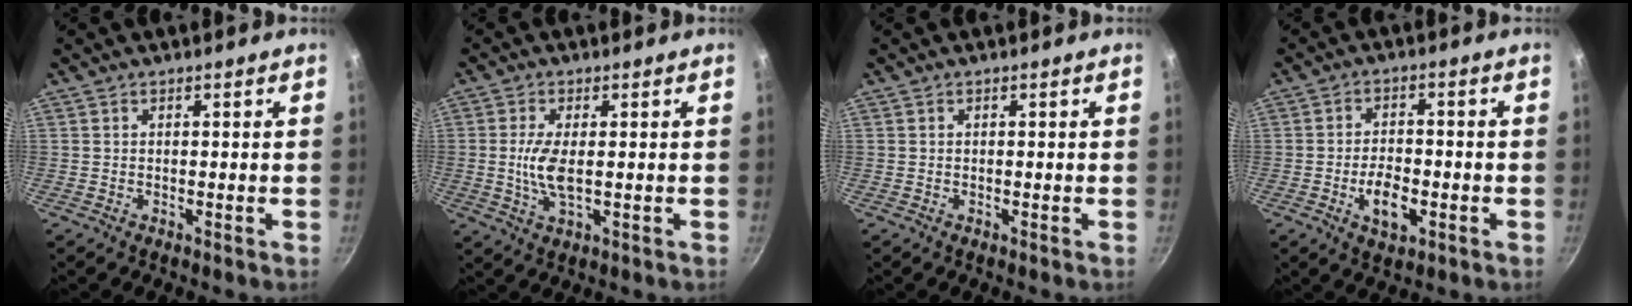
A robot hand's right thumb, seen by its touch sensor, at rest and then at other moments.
{"total": 5.8, "force": [0.0, 2.1, 5.4], "torque": [-0.120, -0.004, -0.002]}
{"total": 0.0}
{"total": 7.0, "force": [-2.3, 3.7, 5.4], "torque": [-0.082, 0.013, -0.037]}